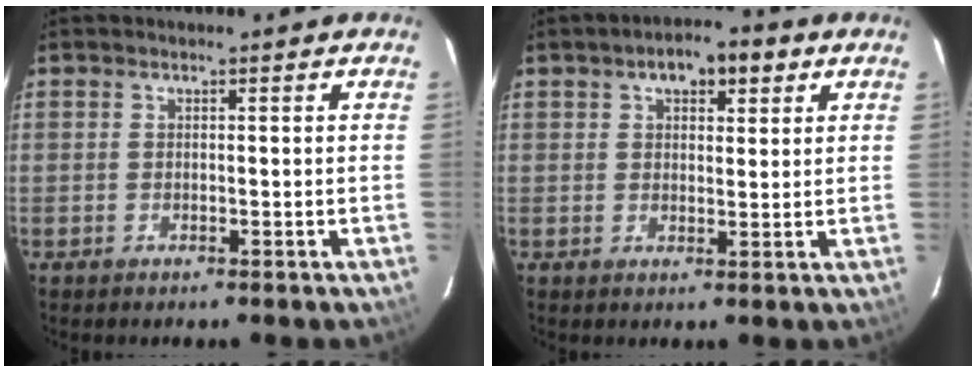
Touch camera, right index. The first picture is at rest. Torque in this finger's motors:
{"motor_torque": [0.10, 0.04, 0.13, 0.05]}